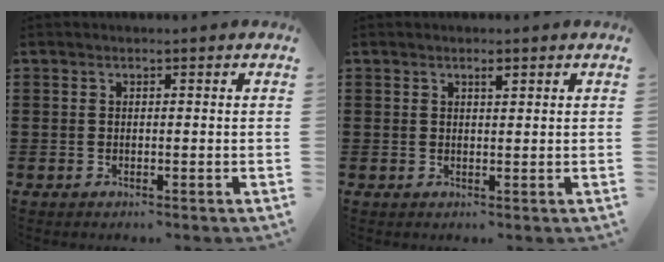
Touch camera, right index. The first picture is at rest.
{"total": 1.0, "force": [0.7, 0.2, 0.7], "torque": [-0.015, 0.000, 0.012]}